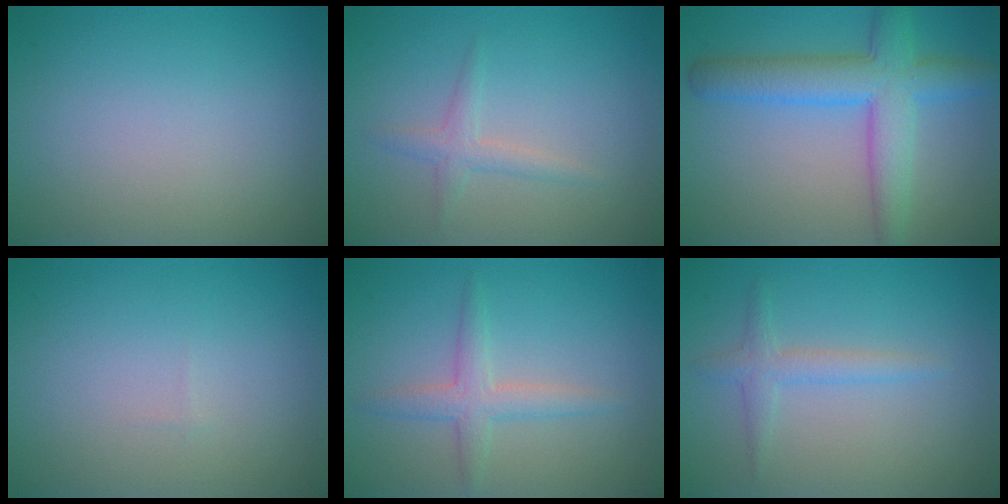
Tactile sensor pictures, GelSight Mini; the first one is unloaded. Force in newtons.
{"total": 1.5, "press": 1.5, "slide": 0.0}
{"total": 6.2, "press": 6.2, "slide": 0.2}
{"total": 0.0}
{"total": 2.5, "press": 2.5, "slide": 0.1}
{"total": 1.8, "press": 1.8, "slide": 0.0}